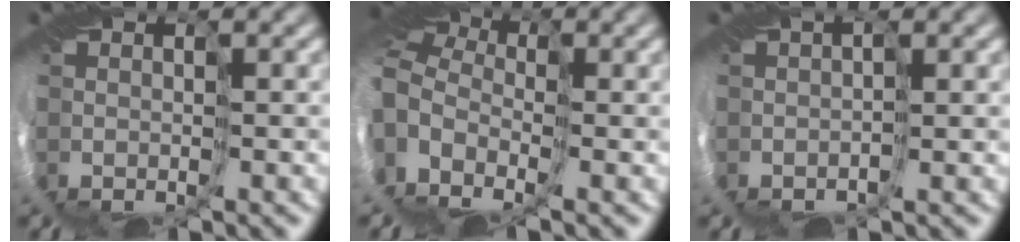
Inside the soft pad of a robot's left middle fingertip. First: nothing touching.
{"total": 9.6, "force": [1.5, 6.7, 6.8], "torque": [-0.154, 0.012, 0.015]}
{"total": 1.1, "force": [0.4, 0.8, 0.8], "torque": [-0.010, 0.010, 0.006]}